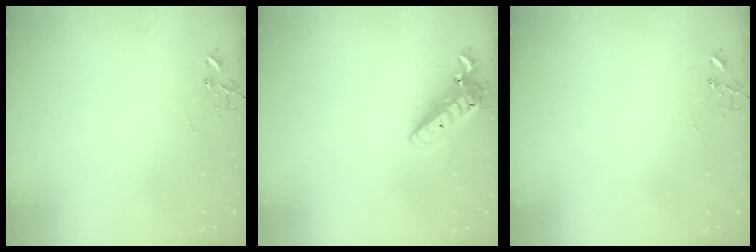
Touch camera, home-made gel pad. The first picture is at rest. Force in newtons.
{"total": 14.7, "press": 14.4, "slide": 2.9}
{"total": 0.0}